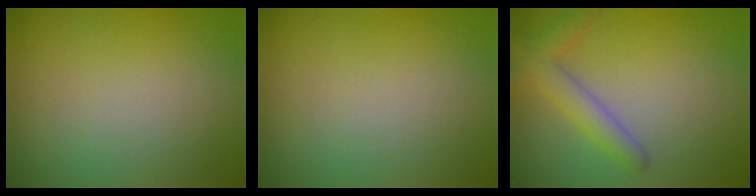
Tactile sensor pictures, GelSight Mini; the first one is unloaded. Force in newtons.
{"total": 0.0}
{"total": 3.0, "press": 3.0, "slide": 0.2}